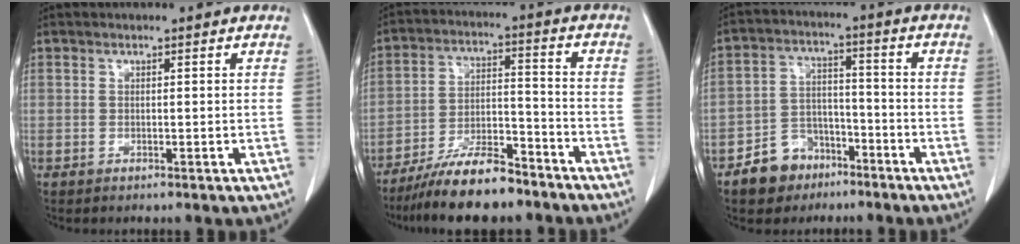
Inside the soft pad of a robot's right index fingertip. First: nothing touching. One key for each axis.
{"total": 11.4, "fx": -9.4, "fy": 2.7, "fz": 5.9, "tx": -0.101, "ty": 0.000, "tz": -0.168}
{"total": 7.9, "fx": -5.0, "fy": 5.7, "fz": 1.9, "tx": -0.034, "ty": 0.018, "tz": -0.082}